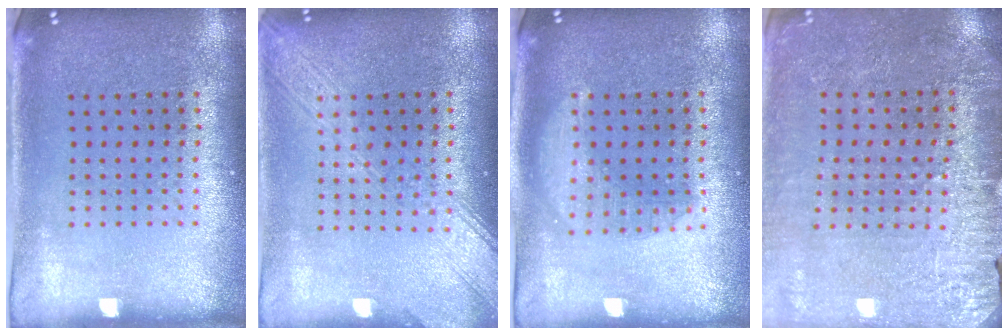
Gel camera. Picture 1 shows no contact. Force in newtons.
{"total": 3.2, "press": 3.2, "slide": 0.5}
{"total": 1.4, "press": 1.4, "slide": 0.1}
{"total": 2.9, "press": 2.9, "slide": 0.4}